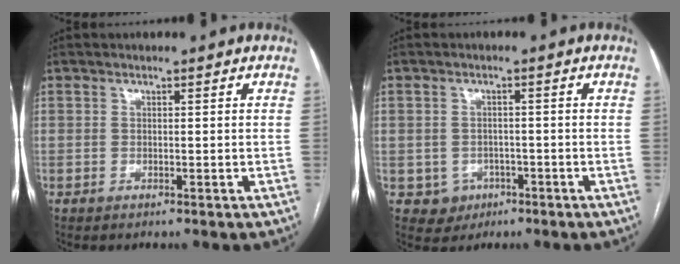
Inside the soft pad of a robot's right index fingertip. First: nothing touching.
{"total": 3.8, "force": [-1.4, 3.5, 0.3], "torque": [0.006, 0.011, -0.013]}